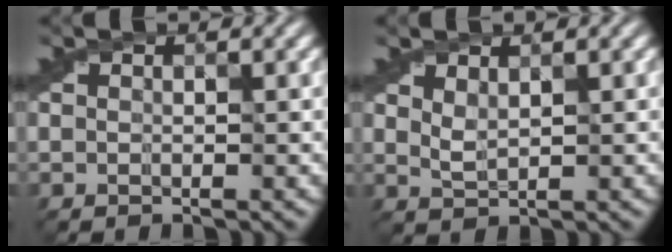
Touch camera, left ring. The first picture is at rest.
{"total": 1.2, "force": [0.9, 0.5, 0.7], "torque": [-0.016, 0.000, 0.023]}